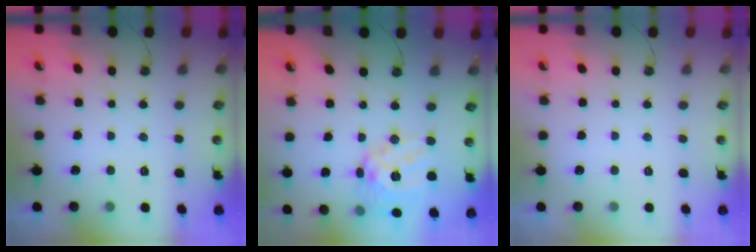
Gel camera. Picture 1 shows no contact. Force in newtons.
{"total": 15.7, "press": 15.4, "slide": 2.9}
{"total": 0.0}